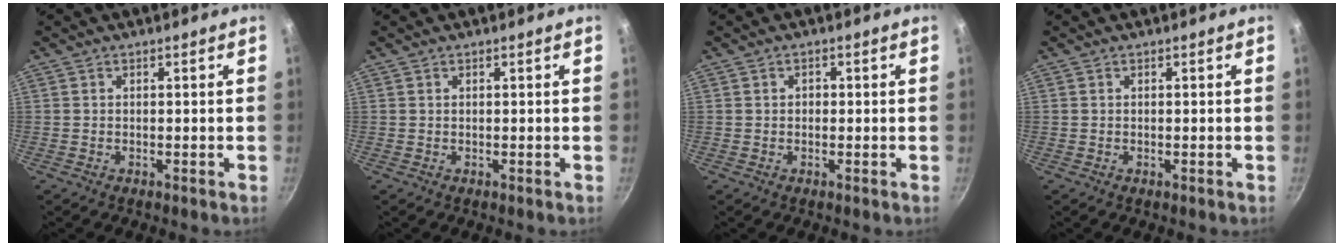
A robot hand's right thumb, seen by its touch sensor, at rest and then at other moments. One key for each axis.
{"total": 0.0}
{"total": 1.0, "fx": -0.1, "fy": 0.9, "fz": 0.5, "tx": -0.006, "ty": 0.005, "tz": -0.002}
{"total": 0.0}